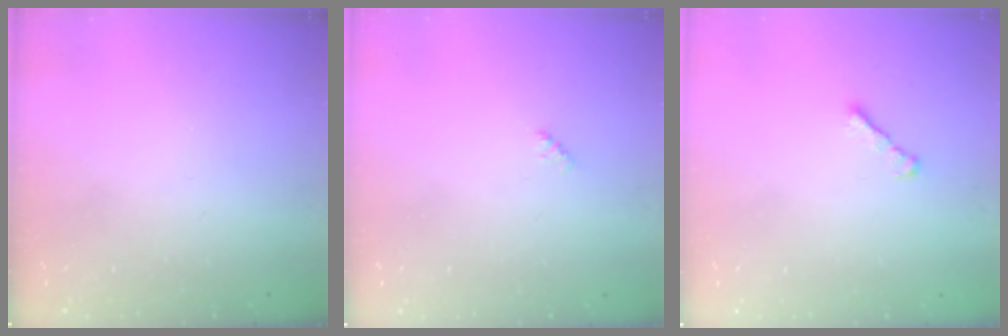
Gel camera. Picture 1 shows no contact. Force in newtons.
{"total": 2.4, "press": 2.4, "slide": 0.4}
{"total": 2.5, "press": 2.4, "slide": 0.6}